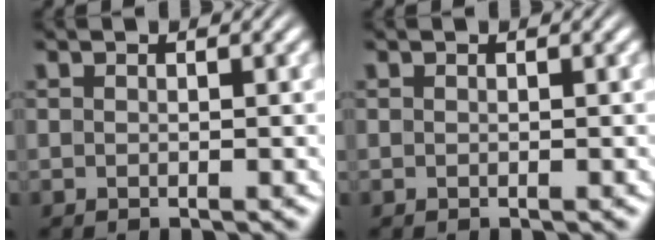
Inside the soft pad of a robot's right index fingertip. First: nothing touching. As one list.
[{"total": 0.0}]